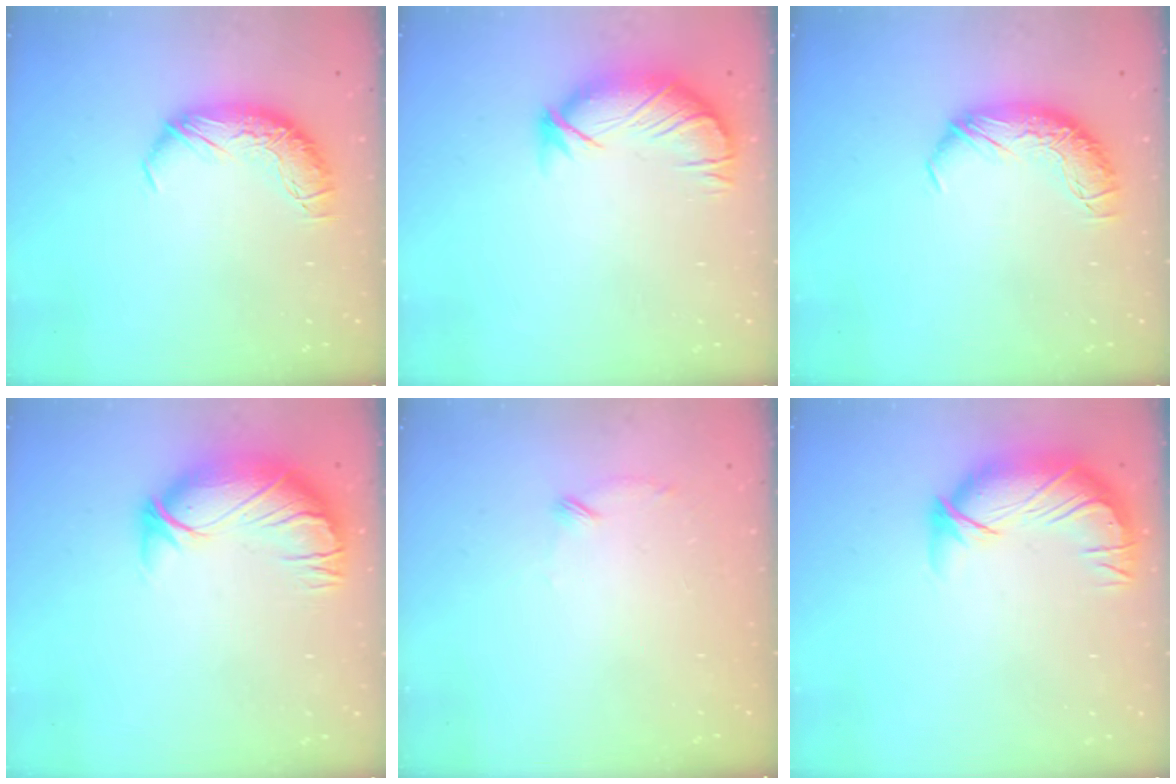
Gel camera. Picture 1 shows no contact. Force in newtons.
{"total": 3.9, "press": 3.3, "slide": 2.0}
{"total": 0.0}
{"total": 2.9, "press": 0.3, "slide": 2.9}
{"total": 6.8, "press": 6.7, "slide": 0.9}
{"total": 3.2, "press": 0.2, "slide": 3.1}